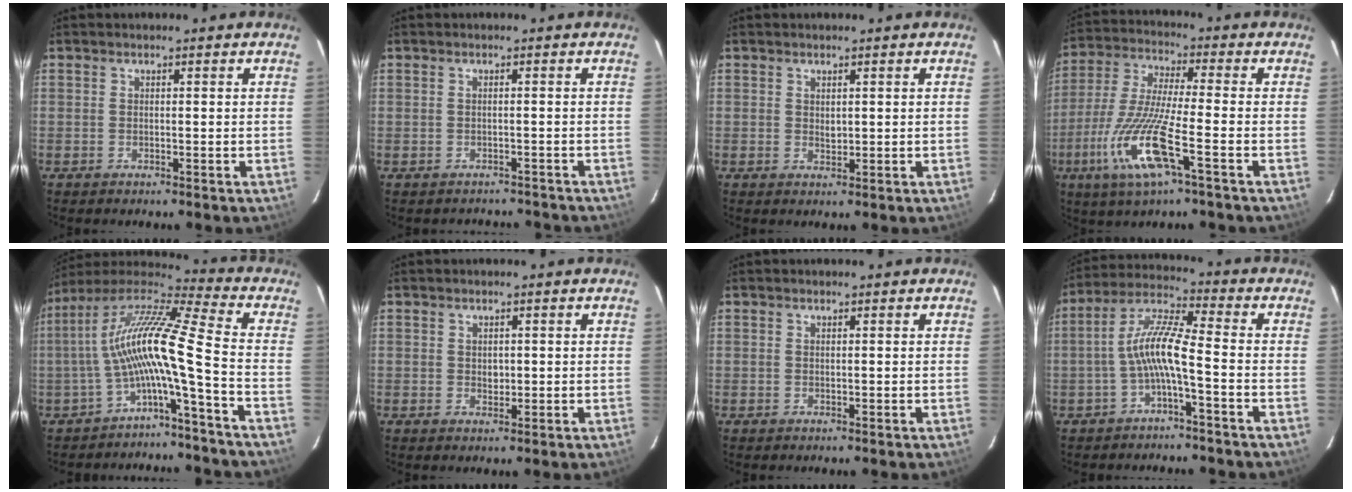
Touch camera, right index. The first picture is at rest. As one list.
[{"total": 4.6, "force": [-3.9, 2.2, 0.7], "torque": [-0.003, 0.011, -0.043]}, {"total": 1.1, "force": [0.4, 0.9, 0.6], "torque": [-0.009, 0.001, 0.009]}, {"total": 14.1, "force": [-5.9, 1.3, 12.7], "torque": [-0.280, -0.014, -0.119]}, {"total": 13.0, "force": [-3.8, -0.6, 12.5], "torque": [-0.223, 0.005, -0.076]}, {"total": 1.5, "force": [0.1, 1.3, 0.7], "torque": [-0.009, 0.003, 0.003]}, {"total": 0.0}, {"total": 7.9, "force": [-2.6, 0.7, 7.4], "torque": [-0.172, 0.019, -0.053]}]